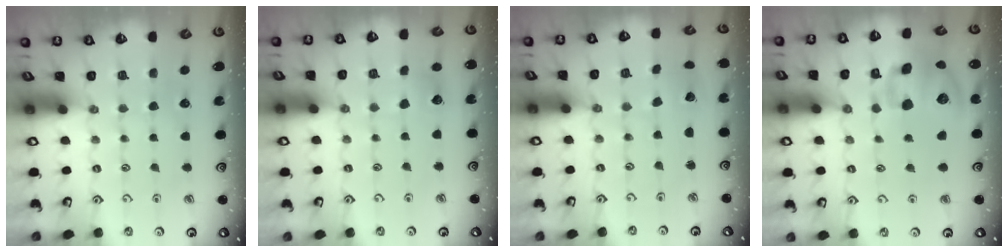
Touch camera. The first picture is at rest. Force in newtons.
{"total": 5.4, "press": 5.4, "slide": 0.7}
{"total": 1.8, "press": 1.8, "slide": 0.2}
{"total": 14.5, "press": 14.4, "slide": 1.7}